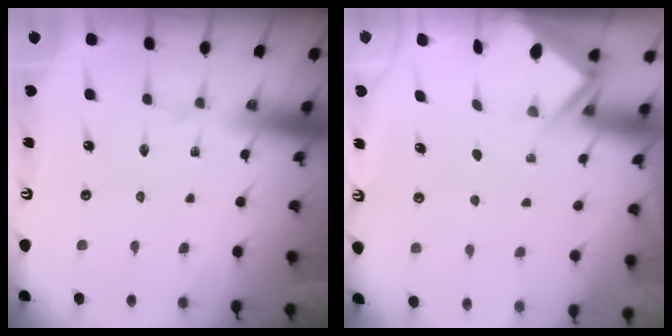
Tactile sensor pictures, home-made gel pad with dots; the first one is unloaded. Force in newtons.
{"total": 3.3, "press": 3.3, "slide": 0.3}